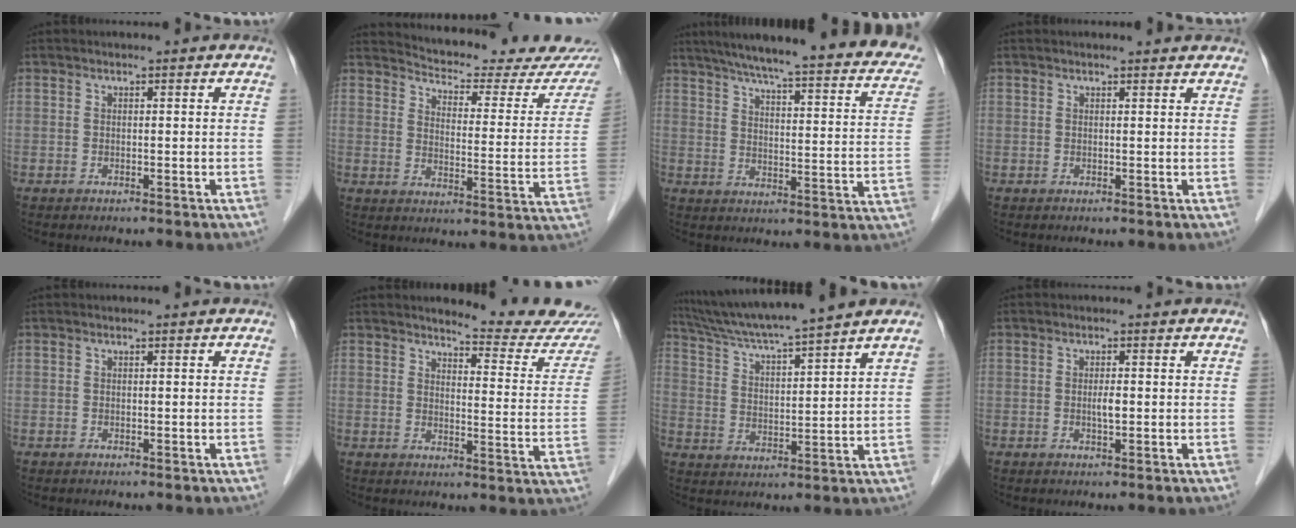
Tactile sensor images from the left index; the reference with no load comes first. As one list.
[{"total": 20.4, "force": [19.5, 2.6, 5.6], "torque": [-0.071, -0.075, 0.226]}, {"total": 28.9, "force": [24.0, 3.8, 15.6], "torque": [-0.221, -0.029, 0.289]}, {"total": 3.4, "force": [3.3, 0.5, 0.7], "torque": [-0.011, 0.008, 0.028]}, {"total": 0.0}, {"total": 13.7, "force": [13.4, 0.0, 2.8], "torque": [-0.028, -0.090, 0.140]}, {"total": 13.8, "force": [12.2, -1.2, 6.4], "torque": [-0.118, 0.017, 0.199]}, {"total": 1.5, "force": [-0.1, 0.3, 1.5], "torque": [-0.027, 0.000, -0.002]}]